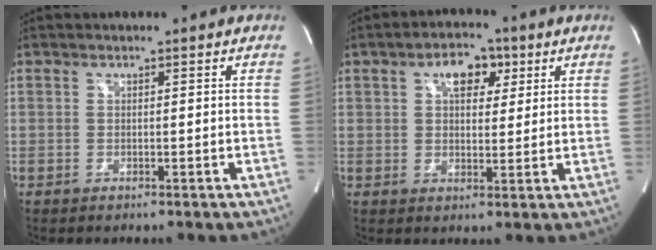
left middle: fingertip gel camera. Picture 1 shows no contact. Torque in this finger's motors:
{"motor_torque": [0.09, -0.20, 0.04, 0.03]}